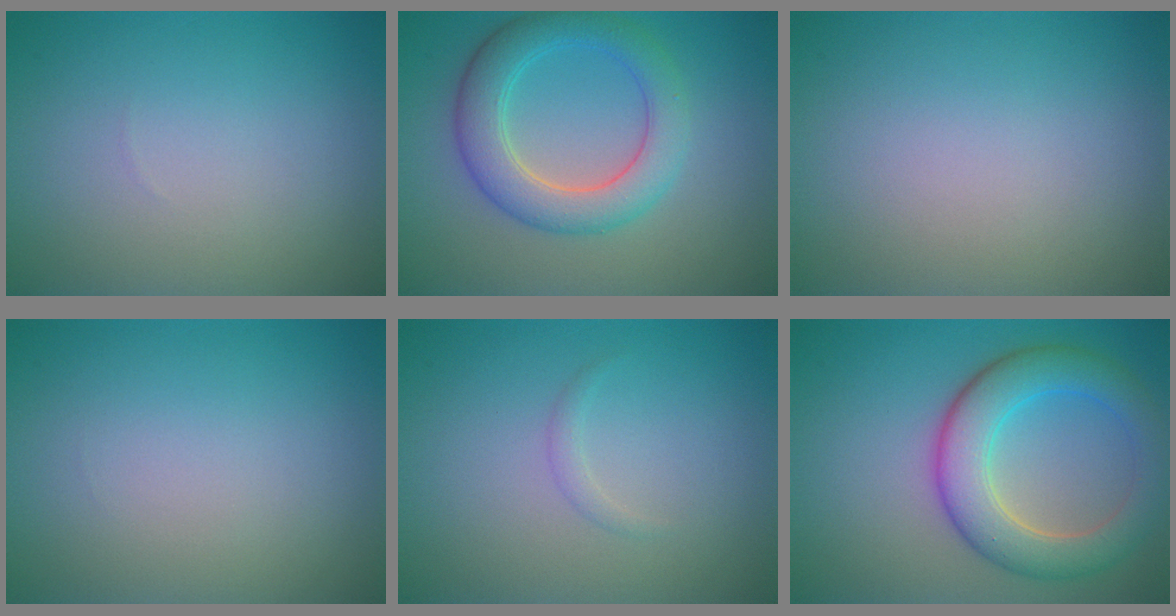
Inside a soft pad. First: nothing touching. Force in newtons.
{"total": 5.3, "press": 5.3, "slide": 0.2}
{"total": 0.0}
{"total": 0.0}
{"total": 0.7, "press": 0.7, "slide": 0.0}
{"total": 6.5, "press": 6.5, "slide": 0.3}